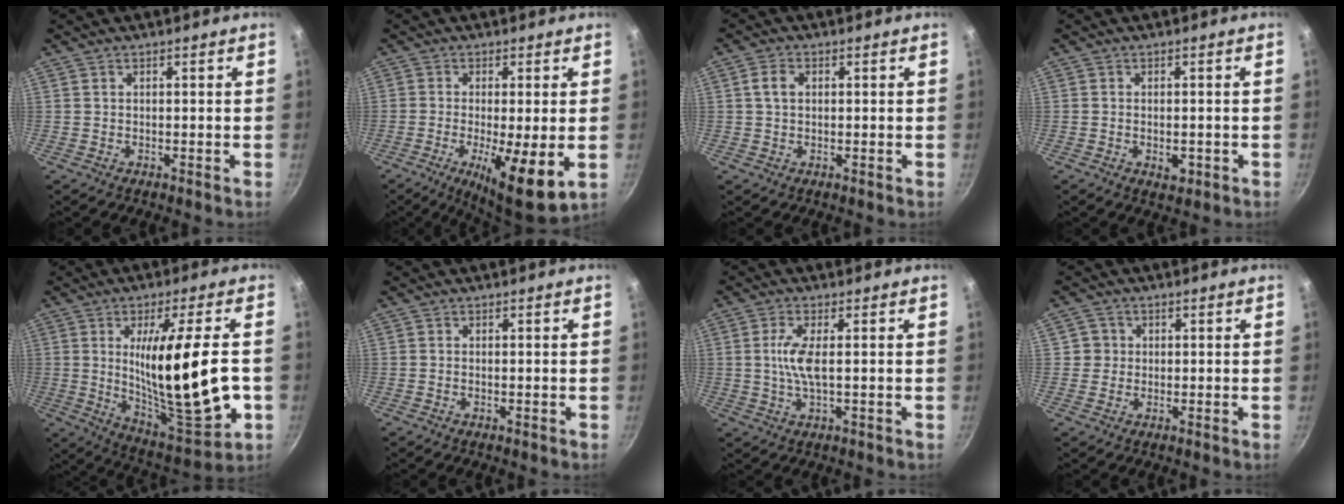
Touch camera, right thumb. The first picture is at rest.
{"total": 11.2, "force": [-2.4, 2.5, 10.7], "torque": [-0.178, -0.013, -0.033]}
{"total": 3.3, "force": [0.6, 2.4, 2.2], "torque": [-0.035, 0.007, 0.009]}
{"total": 2.9, "force": [-0.8, 1.7, 2.2], "torque": [-0.028, 0.000, -0.010]}
{"total": 22.6, "force": [-1.2, 5.7, 21.8], "torque": [-0.349, -0.017, -0.003]}
{"total": 0.5, "force": [-0.1, 0.1, 0.5], "torque": [-0.007, 0.001, -0.003]}
{"total": 5.7, "force": [0.5, 1.6, 5.4], "torque": [-0.123, 0.000, 0.009]}
{"total": 2.9, "force": [0.2, 2.9, 0.4], "torque": [0.014, 0.010, -0.001]}